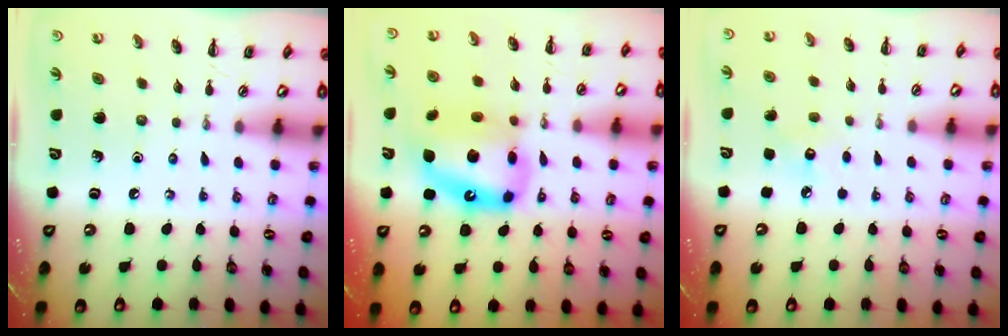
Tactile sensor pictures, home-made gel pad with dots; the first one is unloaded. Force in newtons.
{"total": 15.6, "press": 15.1, "slide": 3.9}
{"total": 5.5, "press": 5.3, "slide": 1.4}